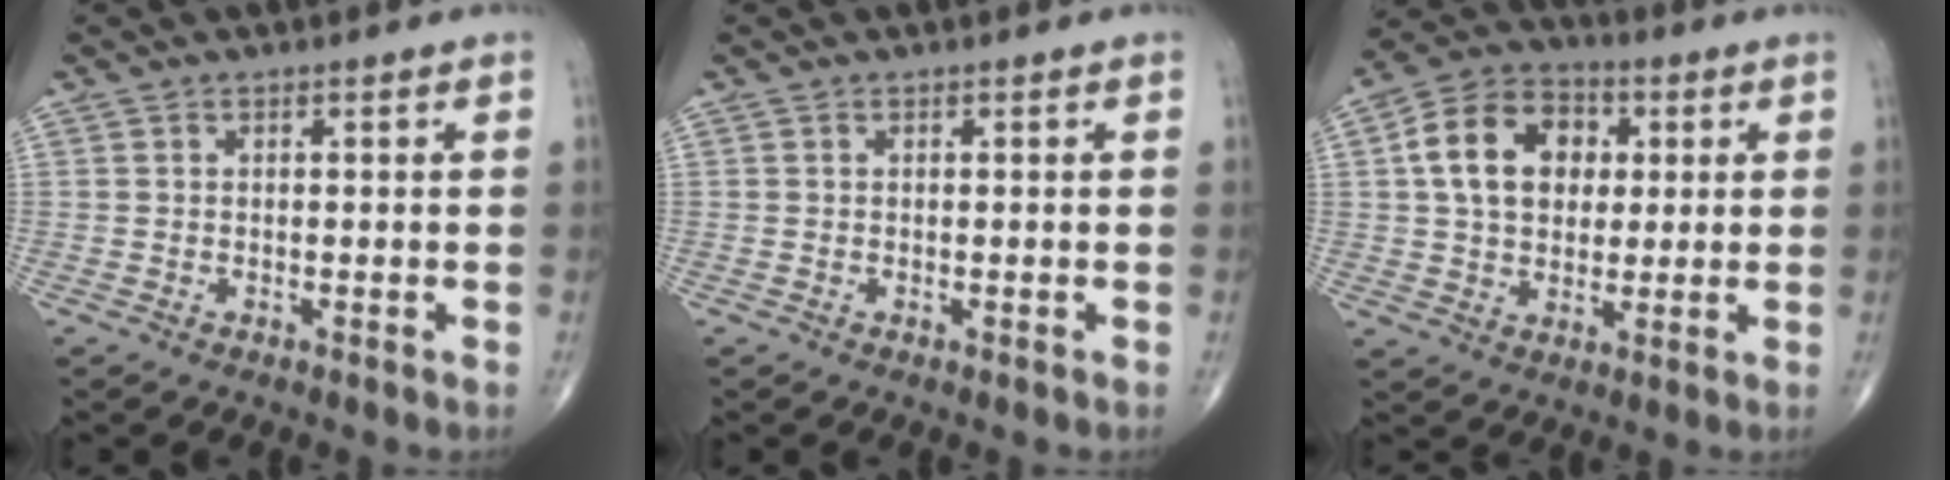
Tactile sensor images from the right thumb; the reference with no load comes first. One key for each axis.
{"total": 0.0}
{"total": 14.1, "fx": 2.7, "fy": 10.5, "fz": 9.0, "tx": -0.123, "ty": 0.011, "tz": 0.038}